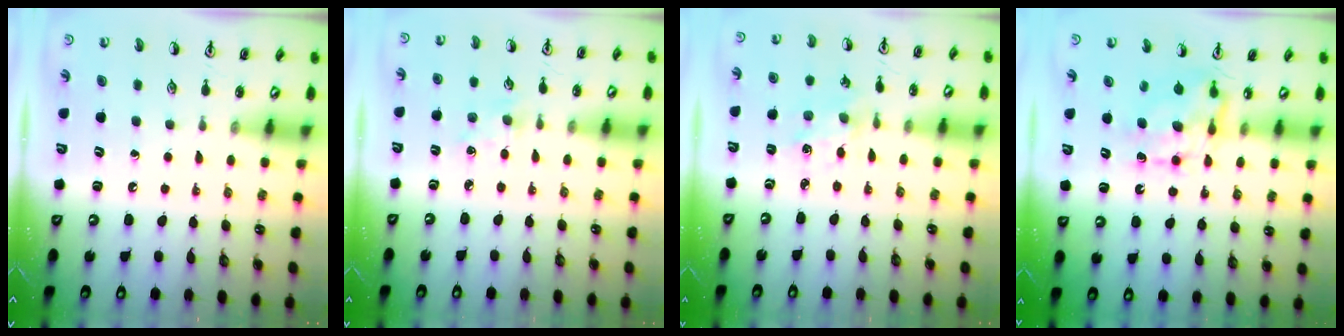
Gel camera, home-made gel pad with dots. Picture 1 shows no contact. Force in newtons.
{"total": 1.9, "press": 1.9, "slide": 0.3}
{"total": 1.9, "press": 1.9, "slide": 0.3}
{"total": 6.8, "press": 6.8, "slide": 0.3}